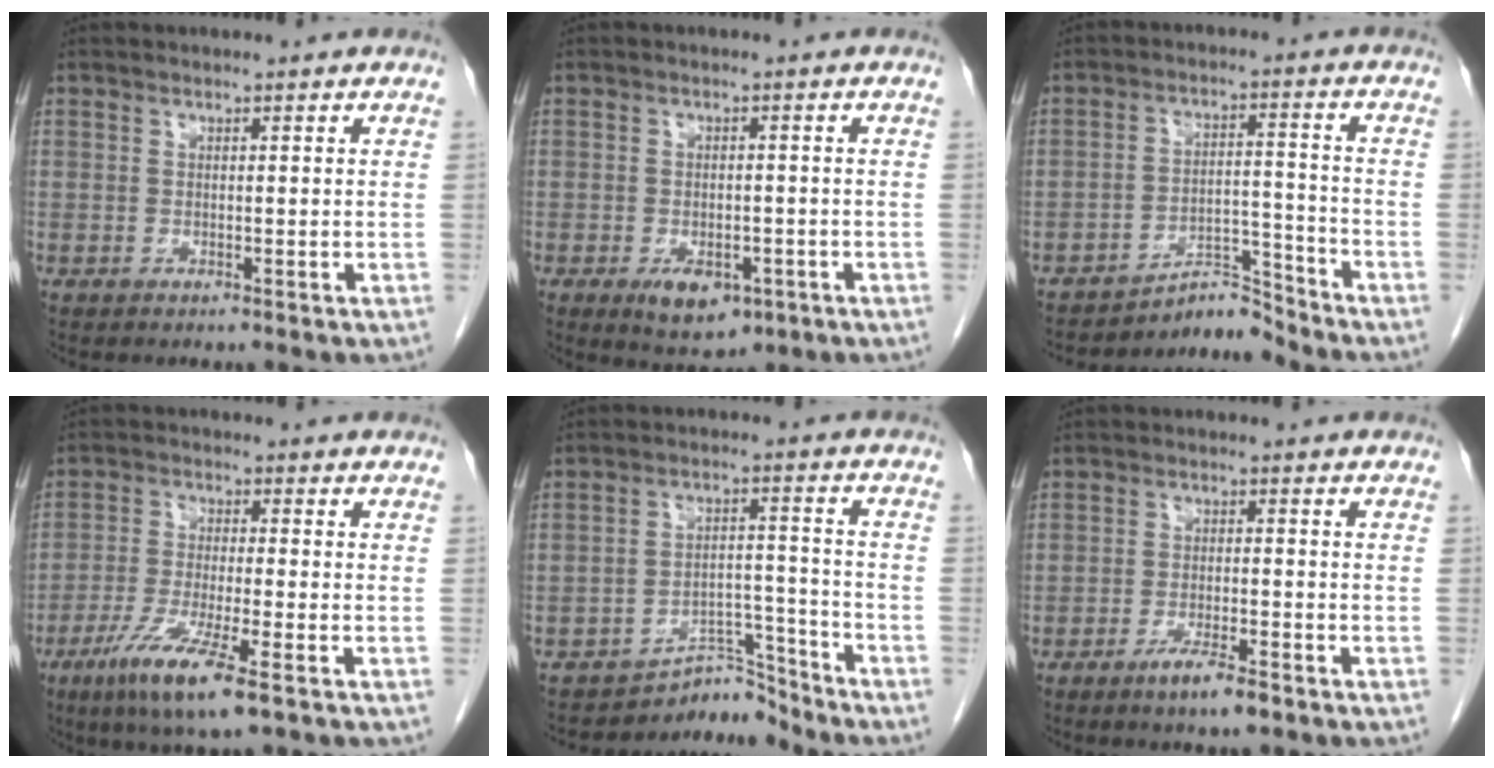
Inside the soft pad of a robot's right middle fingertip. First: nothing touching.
{"total": 5.7, "force": [-2.9, 3.1, 3.8], "torque": [-0.060, -0.004, -0.032]}
{"total": 5.3, "force": [-5.2, -0.4, -0.8], "torque": [0.018, 0.022, -0.083]}
{"total": 9.4, "force": [-5.2, 0.3, 7.8], "torque": [-0.158, -0.028, -0.093]}
{"total": 5.9, "force": [-5.8, 0.6, -0.8], "torque": [0.019, 0.034, -0.091]}
{"total": 4.4, "force": [-3.0, 0.3, 3.2], "torque": [-0.062, -0.008, -0.051]}